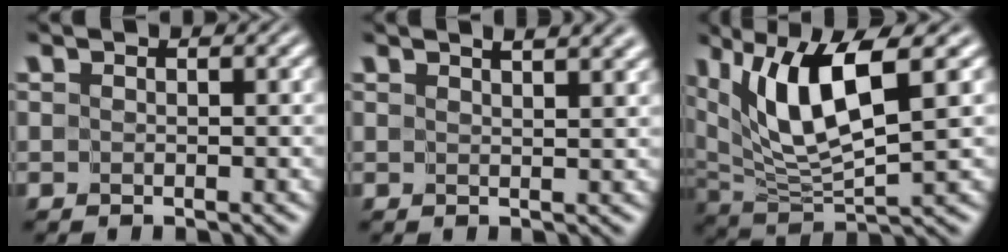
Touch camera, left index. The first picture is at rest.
{"total": 5.4, "force": [3.8, 2.1, 3.3], "torque": [-0.012, 0.028, 0.025]}
{"total": 8.5, "force": [3.3, 2.4, 7.4], "torque": [-0.146, -0.008, 0.064]}